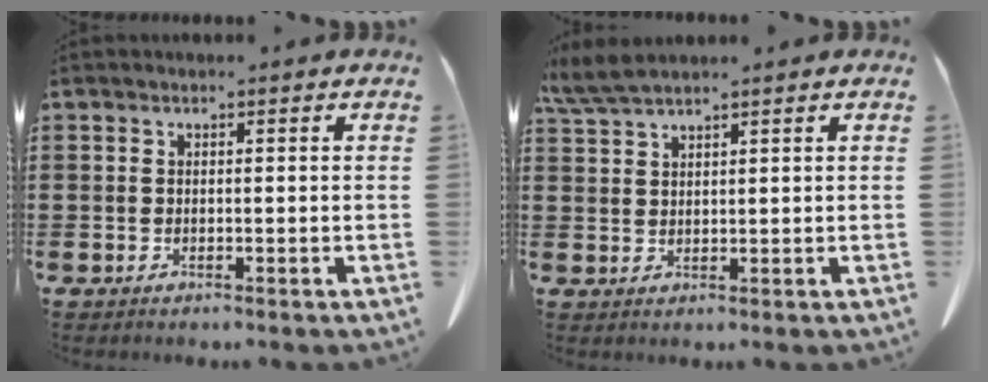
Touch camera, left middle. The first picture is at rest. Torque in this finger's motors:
{"motor_torque": [0.61, 0.50, 0.04, 0.02]}